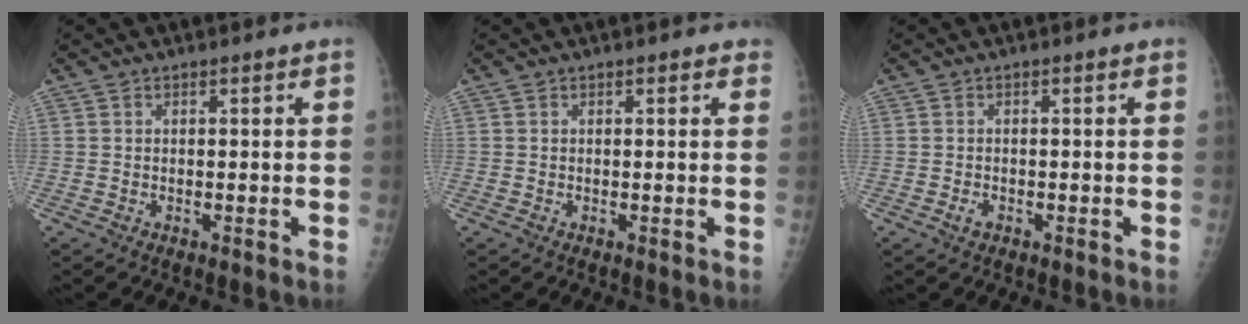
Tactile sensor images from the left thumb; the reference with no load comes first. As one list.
[{"total": 1.0, "force": [0.6, 0.5, 0.6], "torque": [0.002, 0.000, 0.002]}, {"total": 1.2, "force": [-0.7, 0.7, 0.6], "torque": [-0.011, 0.002, -0.013]}]